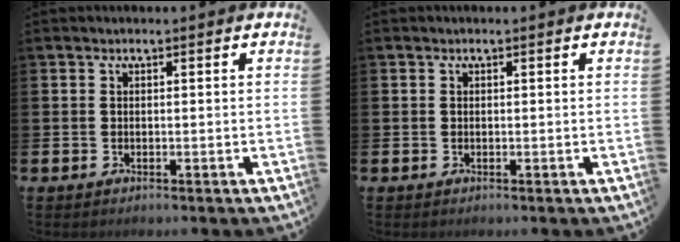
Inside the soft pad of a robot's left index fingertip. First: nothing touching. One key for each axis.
{"total": 0.0}